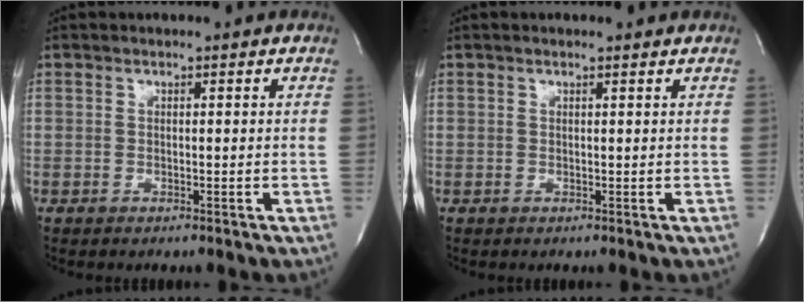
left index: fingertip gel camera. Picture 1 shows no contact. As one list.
[{"total": 1.1, "force": [1.0, 0.1, 0.5], "torque": [-0.013, 0.001, 0.010]}]